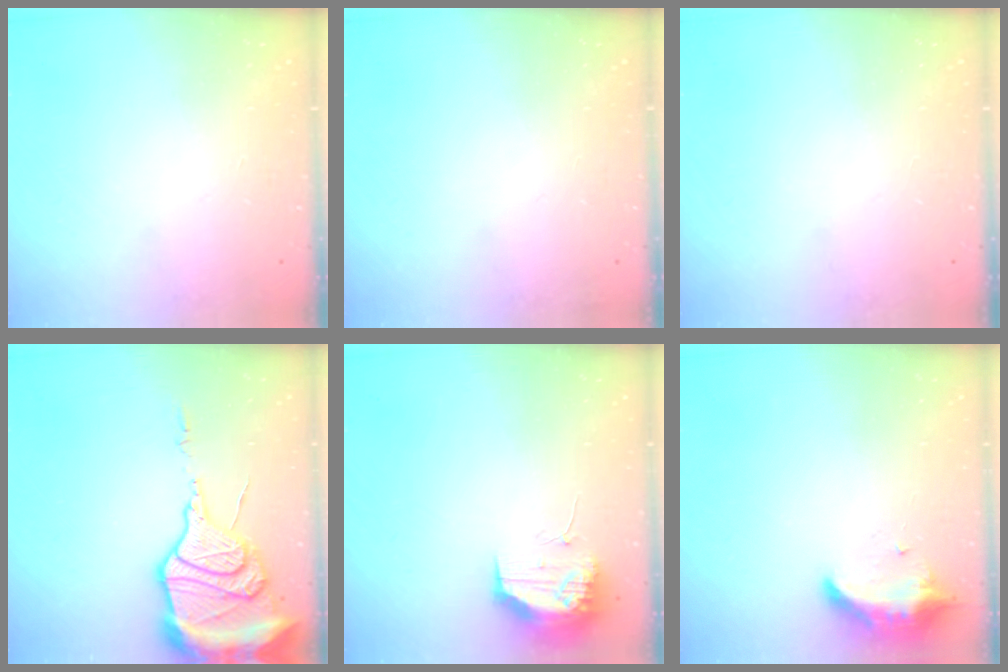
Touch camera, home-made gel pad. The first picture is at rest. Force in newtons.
{"total": 2.8, "press": 2.2, "slide": 1.7}
{"total": 0.0}
{"total": 18.9, "press": 18.8, "slide": 1.8}
{"total": 10.6, "press": 10.5, "slide": 1.3}
{"total": 8.6, "press": 8.6, "slide": 0.3}